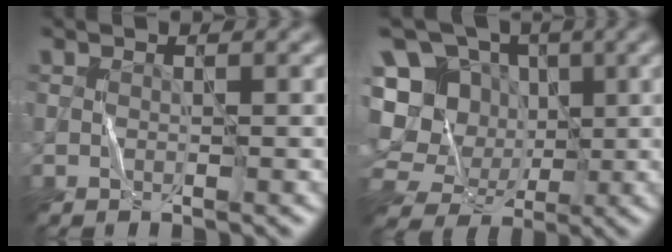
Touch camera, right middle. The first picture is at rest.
{"total": 12.8, "force": [-0.2, 11.8, 5.1], "torque": [-0.138, 0.021, -0.020]}